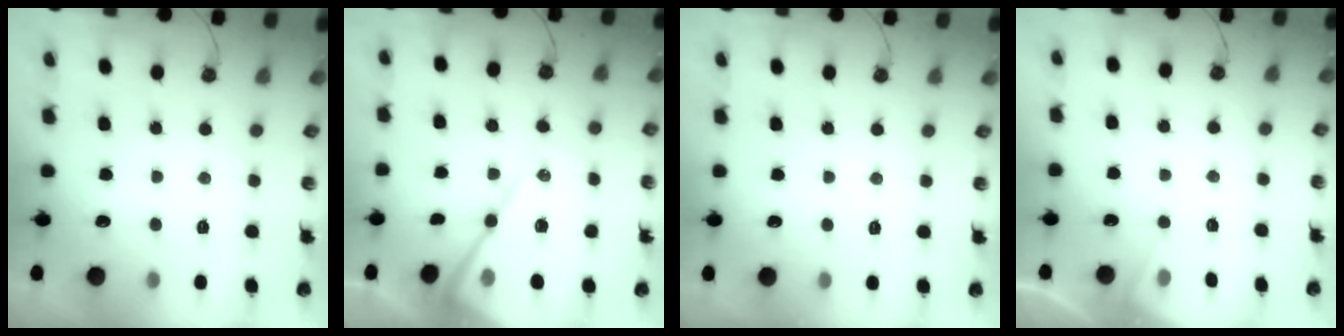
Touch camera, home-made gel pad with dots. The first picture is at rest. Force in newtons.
{"total": 16.8, "press": 16.7, "slide": 1.6}
{"total": 2.8, "press": 2.8, "slide": 0.5}
{"total": 4.0, "press": 3.9, "slide": 0.6}